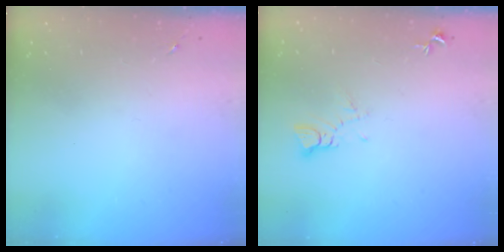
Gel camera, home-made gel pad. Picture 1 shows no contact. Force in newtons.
{"total": 3.5, "press": 3.4, "slide": 0.3}